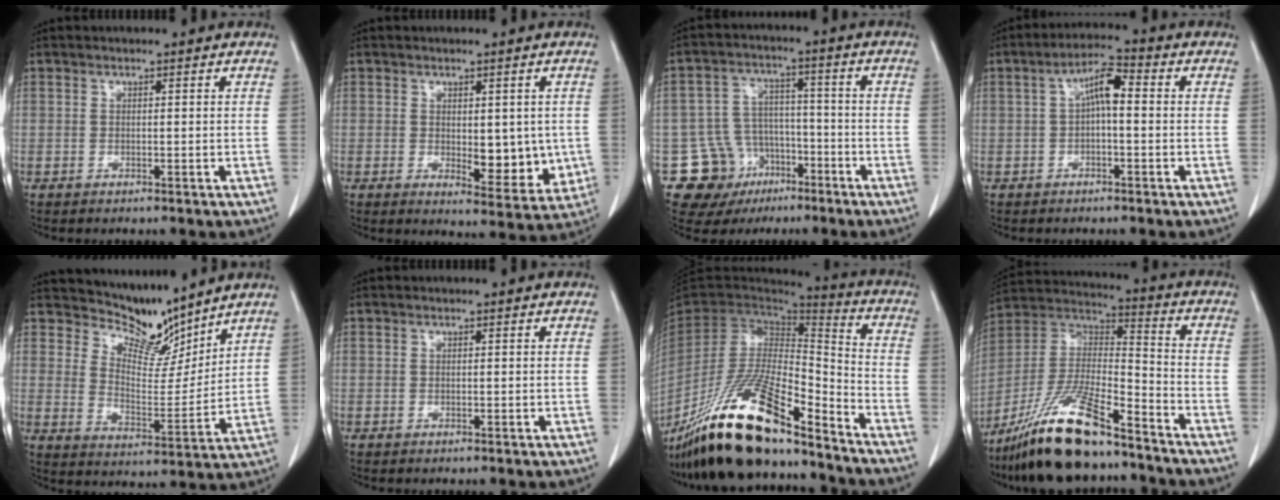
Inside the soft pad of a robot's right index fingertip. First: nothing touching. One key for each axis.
{"total": 7.4, "fx": -0.4, "fy": 3.6, "fz": 6.5, "tx": -0.067, "ty": -0.016, "tz": 0.005}
{"total": 12.4, "fx": -6.5, "fy": 10.1, "fz": 3.0, "tx": -0.052, "ty": 0.046, "tz": -0.091}
{"total": 5.4, "fx": 0.3, "fy": 1.5, "fz": 5.2, "tx": -0.094, "ty": 0.024, "tz": 0.003}
{"total": 8.0, "fx": 7.7, "fy": 1.8, "fz": 1.1, "tx": -0.021, "ty": -0.016, "tz": 0.141}
{"total": 0.0}
{"total": 23.3, "fx": -17.6, "fy": 4.4, "fz": 14.6, "tx": -0.278, "ty": -0.025, "tz": -0.320}
{"total": 18.7, "fx": -14.5, "fy": 3.2, "fz": 11.4, "tx": -0.249, "ty": -0.019, "tz": -0.270}